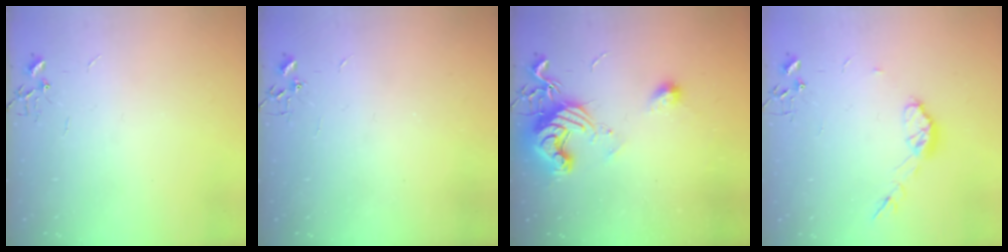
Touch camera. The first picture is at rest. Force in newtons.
{"total": 2.1, "press": 2.1, "slide": 0.4}
{"total": 14.1, "press": 14.0, "slide": 1.4}
{"total": 8.3, "press": 8.3, "slide": 0.5}